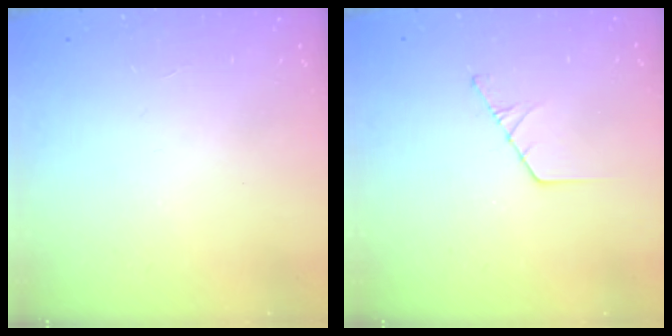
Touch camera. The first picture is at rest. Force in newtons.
{"total": 2.9, "press": 2.9, "slide": 0.3}